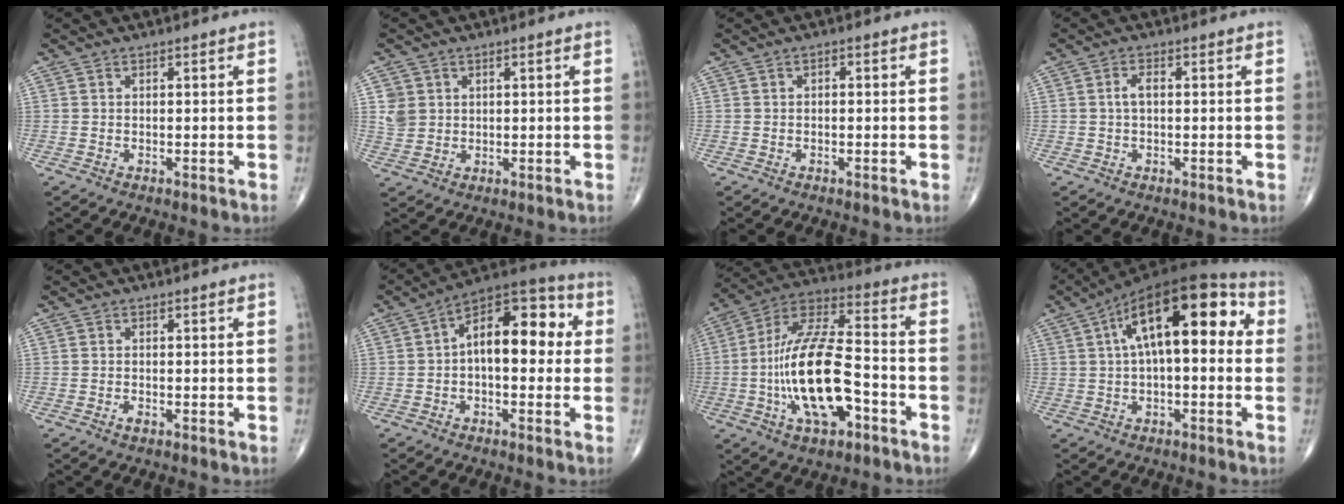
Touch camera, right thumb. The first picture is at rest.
{"total": 3.8, "force": [1.2, 3.4, 1.3], "torque": [-0.010, -0.007, 0.027]}
{"total": 0.7, "force": [0.0, 0.4, 0.6], "torque": [-0.003, 0.003, -0.004]}
{"total": 2.0, "force": [0.0, 1.0, 1.8], "torque": [-0.035, 0.007, -0.001]}
{"total": 0.9, "force": [-0.5, 0.4, 0.6], "torque": [-0.009, 0.001, -0.010]}
{"total": 14.1, "force": [0.9, 7.5, 11.9], "torque": [-0.144, 0.045, -0.002]}
{"total": 20.1, "force": [-5.2, 8.5, 17.5], "torque": [-0.325, 0.042, -0.089]}
{"total": 18.8, "force": [3.7, 8.1, 16.5], "torque": [-0.238, 0.044, 0.043]}